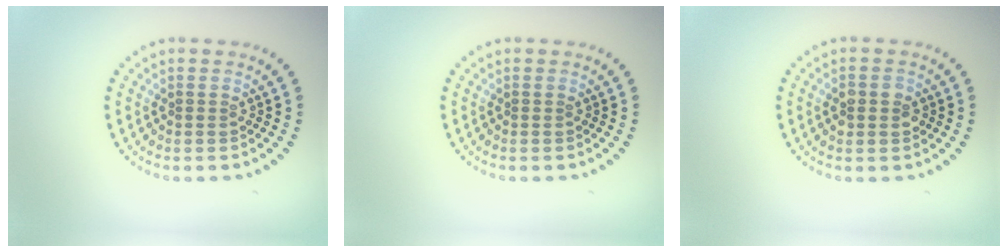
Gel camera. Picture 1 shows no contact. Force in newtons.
{"total": 0.0}
{"total": 2.3, "press": 2.3, "slide": 0.2}